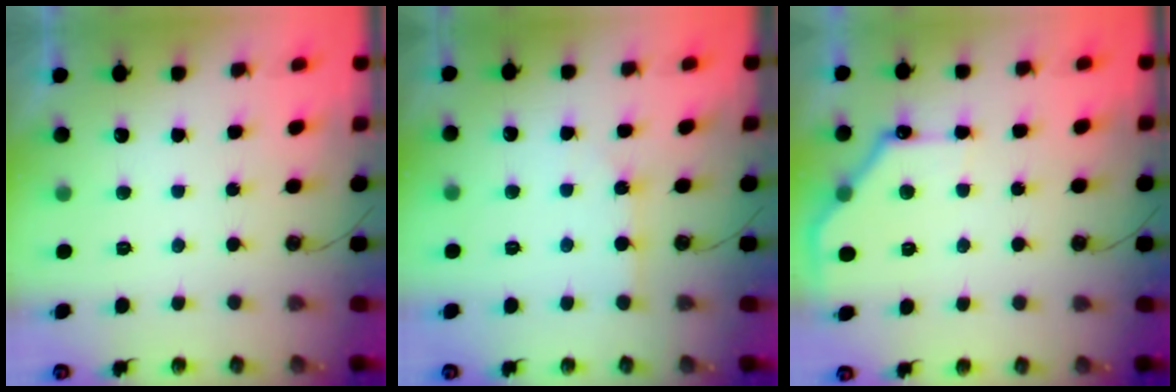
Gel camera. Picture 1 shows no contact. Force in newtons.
{"total": 2.9, "press": 2.9, "slide": 0.4}
{"total": 12.6, "press": 12.6, "slide": 0.7}